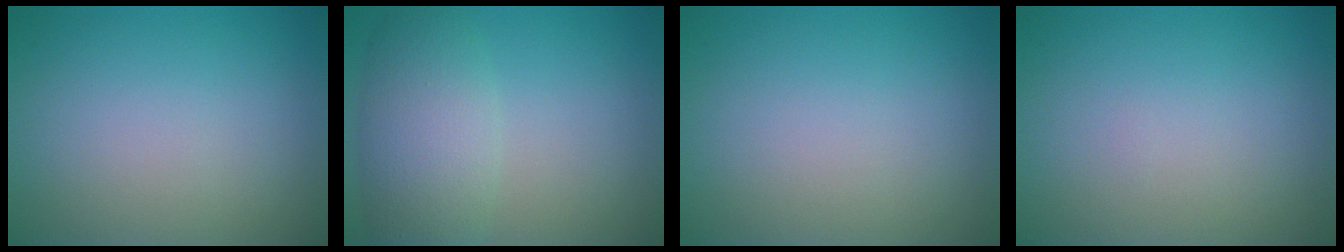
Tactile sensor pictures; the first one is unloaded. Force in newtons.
{"total": 5.3, "press": 5.3, "slide": 0.1}
{"total": 0.0}
{"total": 0.0}